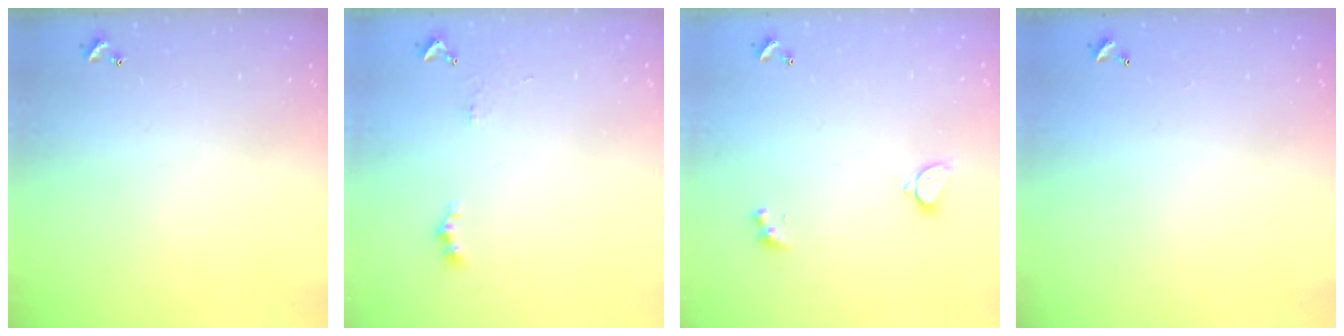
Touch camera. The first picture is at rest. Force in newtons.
{"total": 2.1, "press": 2.0, "slide": 0.5}
{"total": 1.0, "press": 0.8, "slide": 0.6}
{"total": 2.8, "press": 2.8, "slide": 0.1}